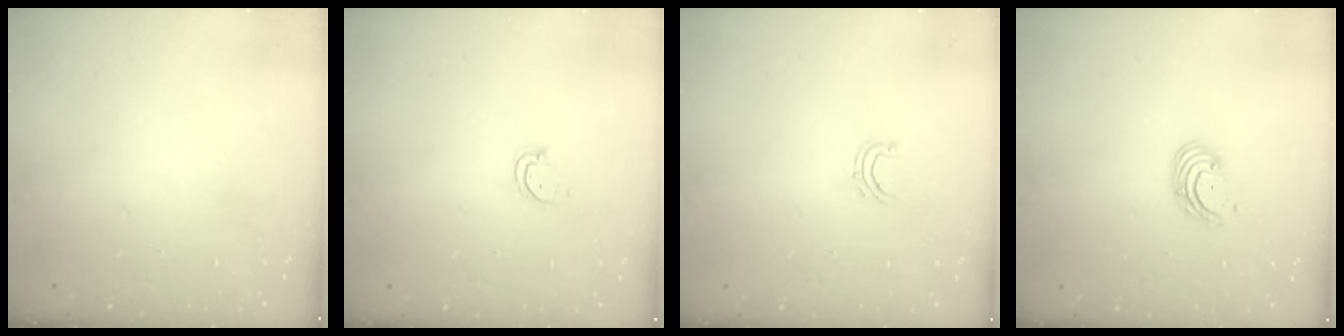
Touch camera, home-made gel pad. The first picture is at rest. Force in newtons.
{"total": 3.6, "press": 3.6, "slide": 0.2}
{"total": 3.9, "press": 3.9, "slide": 0.3}
{"total": 2.9, "press": 2.9, "slide": 0.1}